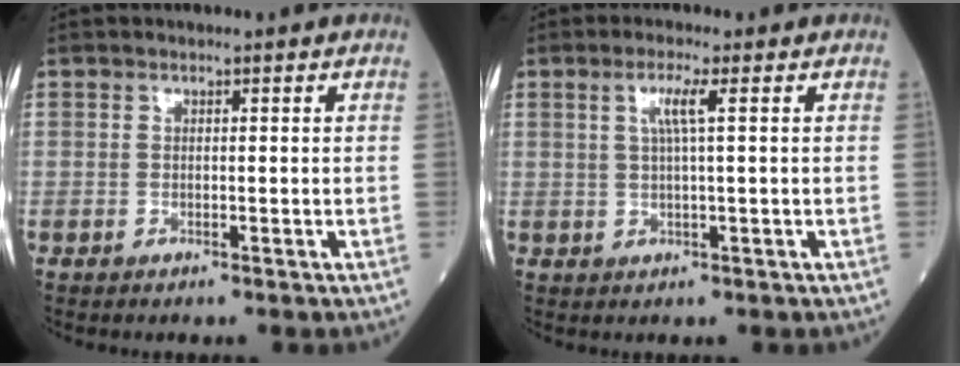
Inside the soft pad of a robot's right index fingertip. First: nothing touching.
{"total": 3.2, "force": [1.0, -0.3, 3.0], "torque": [-0.062, 0.003, 0.019]}